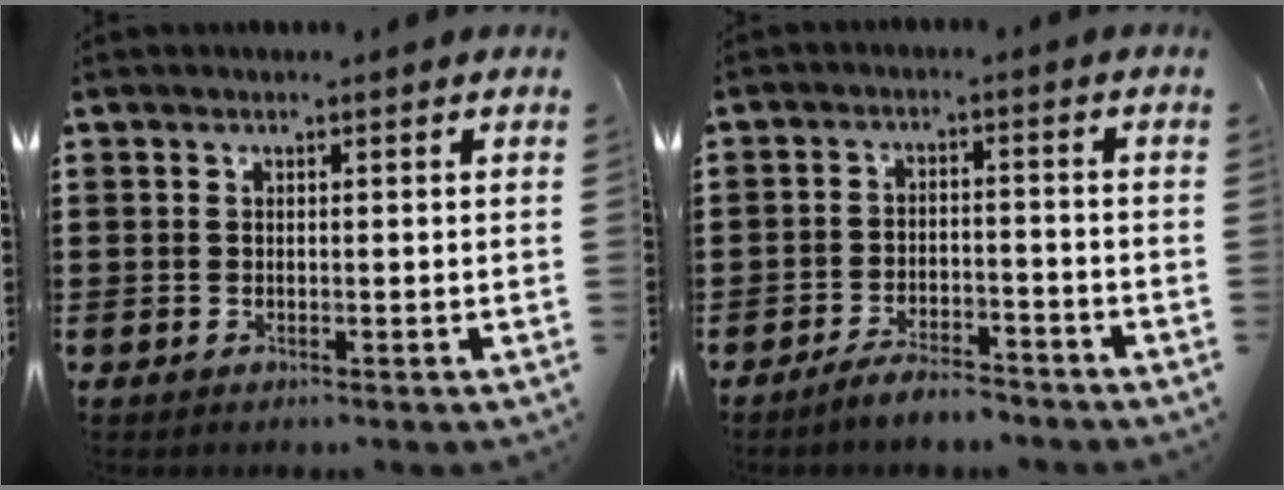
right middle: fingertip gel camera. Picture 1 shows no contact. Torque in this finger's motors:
{"motor_torque": [1.33, -0.15, 0.26, 0.21]}